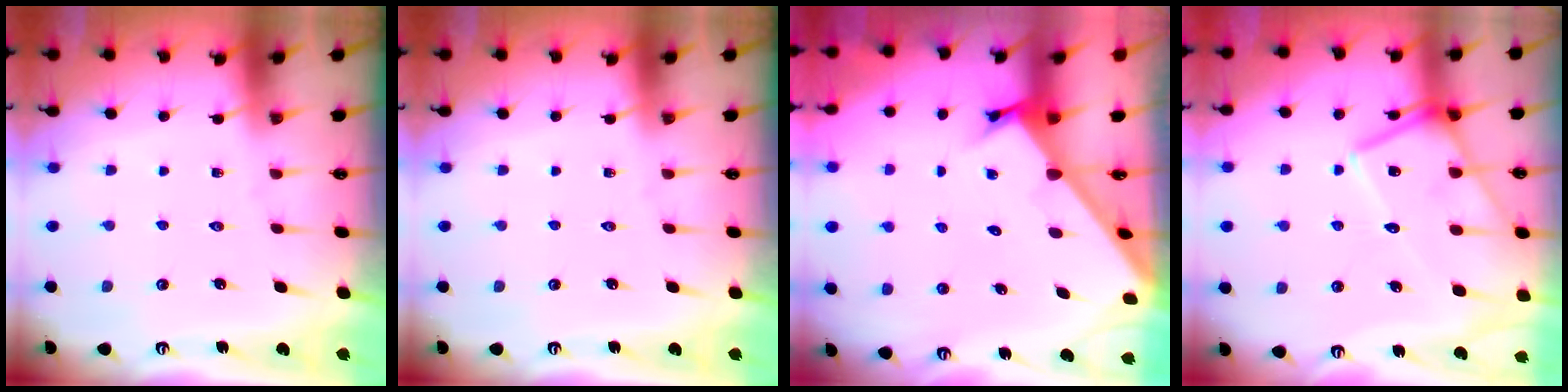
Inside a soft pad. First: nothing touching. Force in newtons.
{"total": 0.0}
{"total": 2.7, "press": 2.7, "slide": 0.2}
{"total": 16.3, "press": 16.2, "slide": 1.4}